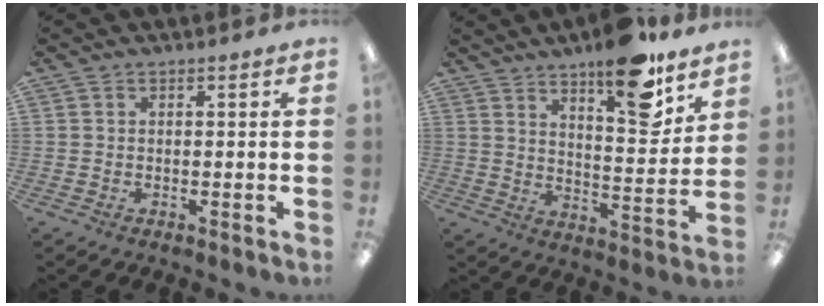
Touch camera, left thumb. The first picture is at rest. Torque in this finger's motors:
{"motor_torque": [1.67, 0.71, 1.70, -1.01, 0.08]}